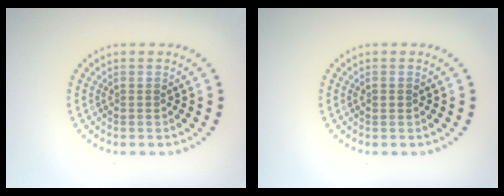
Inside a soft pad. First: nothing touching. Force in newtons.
{"total": 0.8, "press": 0.8, "slide": 0.1}